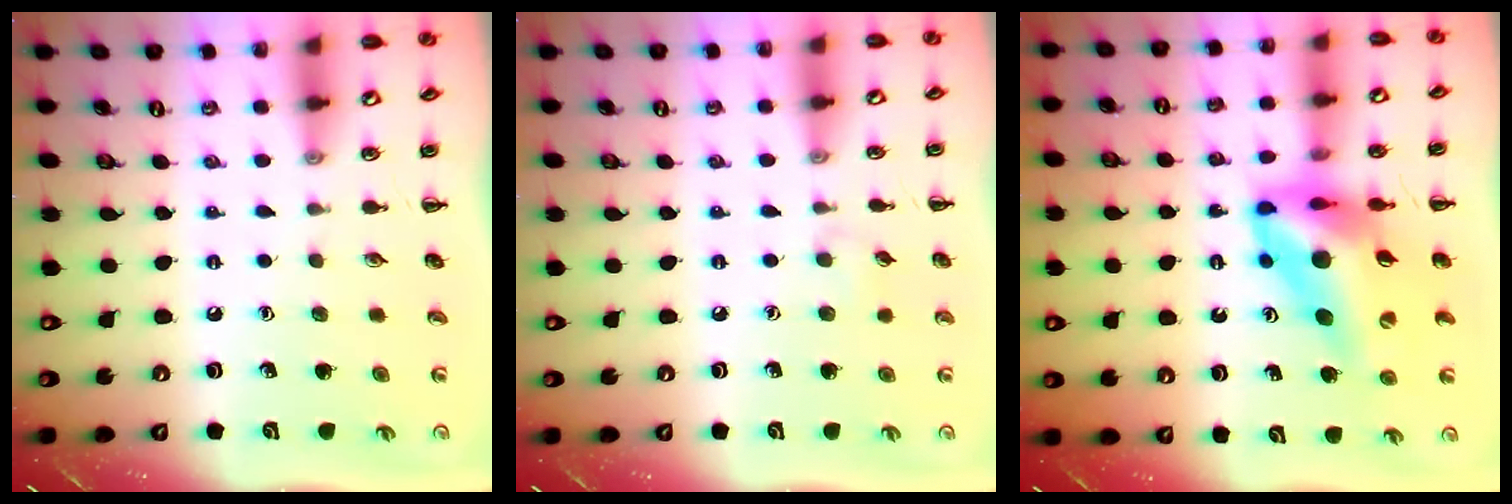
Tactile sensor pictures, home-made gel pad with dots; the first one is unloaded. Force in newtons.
{"total": 4.4, "press": 4.1, "slide": 1.6}
{"total": 14.9, "press": 14.2, "slide": 4.6}